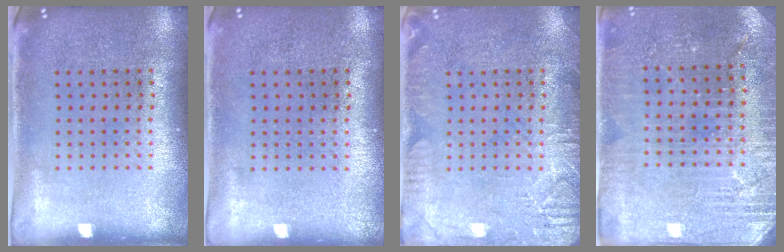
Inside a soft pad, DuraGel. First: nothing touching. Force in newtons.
{"total": 0.0}
{"total": 2.8, "press": 2.7, "slide": 0.4}
{"total": 2.9, "press": 2.9, "slide": 0.4}